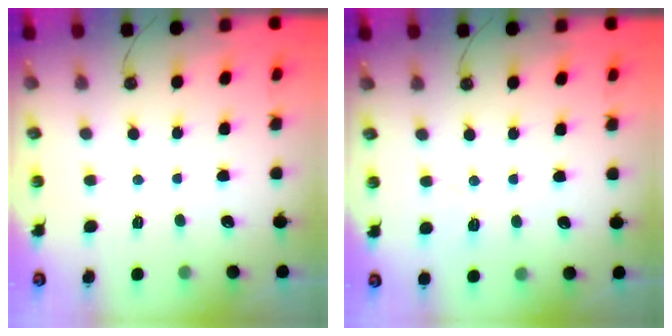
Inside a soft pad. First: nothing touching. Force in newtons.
{"total": 5.6, "press": 5.6, "slide": 0.8}